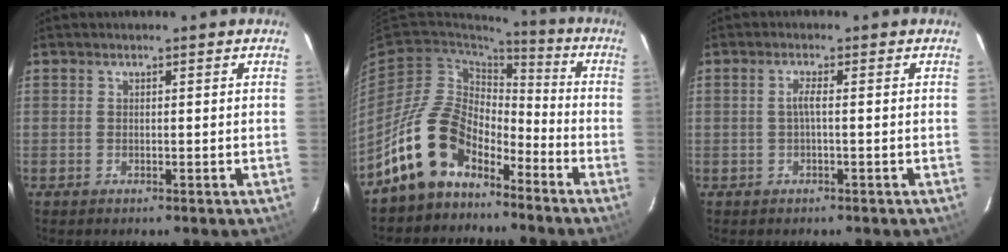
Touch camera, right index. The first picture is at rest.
{"total": 14.7, "force": [-10.0, 8.2, 6.9], "torque": [-0.141, 0.020, -0.182]}
{"total": 1.6, "force": [-0.3, -0.1, 1.5], "torque": [-0.029, 0.004, -0.007]}